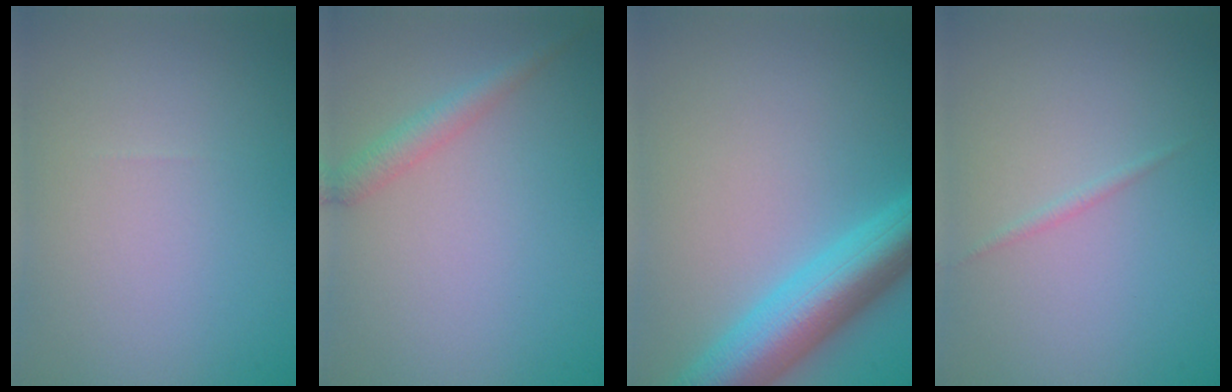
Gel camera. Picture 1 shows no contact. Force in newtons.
{"total": 1.9, "press": 1.9, "slide": 0.1}
{"total": 7.7, "press": 7.7, "slide": 0.3}
{"total": 0.6, "press": 0.6, "slide": 0.1}